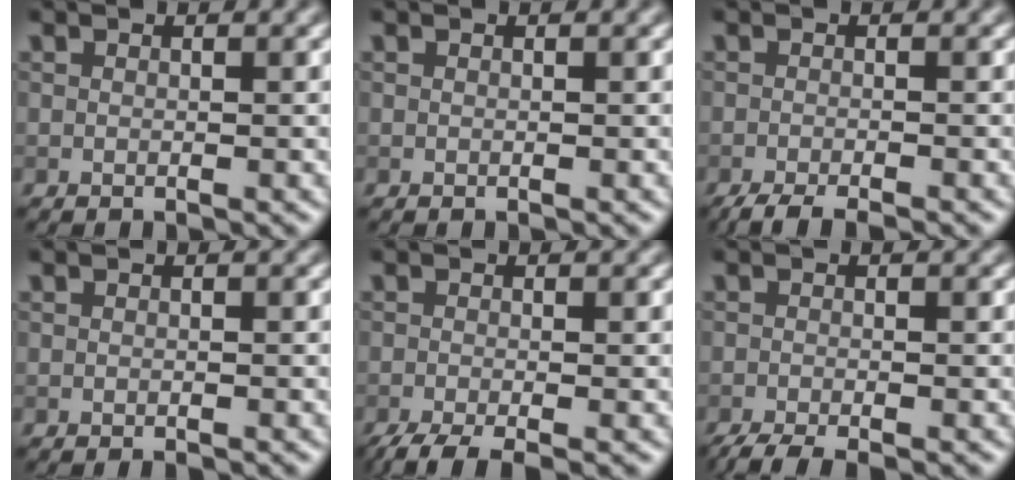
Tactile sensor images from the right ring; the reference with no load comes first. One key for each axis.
{"total": 0.0}
{"total": 3.5, "fx": -2.7, "fy": 0.6, "fz": 2.1, "tx": -0.029, "ty": -0.005, "tz": -0.052}
{"total": 0.6, "fx": -0.5, "fy": 0.1, "fz": 0.3, "tx": -0.002, "ty": 0.000, "tz": -0.007}
{"total": 4.0, "fx": -2.6, "fy": 1.0, "fz": 2.9, "tx": -0.044, "ty": -0.010, "tz": -0.051}
{"total": 3.3, "fx": -2.5, "fy": 0.6, "fz": 2.0, "tx": -0.030, "ty": -0.007, "tz": -0.051}